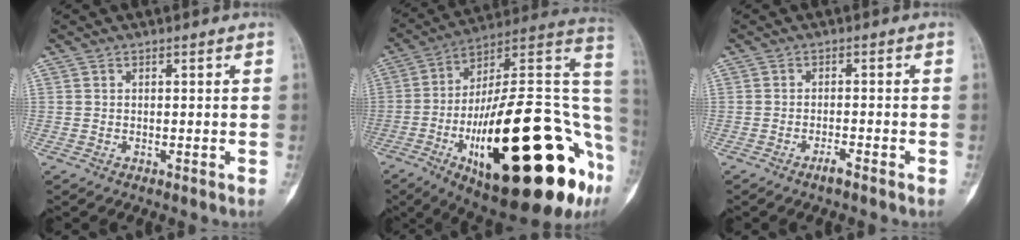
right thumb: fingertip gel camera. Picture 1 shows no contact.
{"total": 38.9, "force": [-11.6, 12.6, 35.0], "torque": [-0.444, 0.037, -0.179]}
{"total": 2.0, "force": [-1.5, 0.0, 1.3], "torque": [-0.028, 0.005, -0.031]}